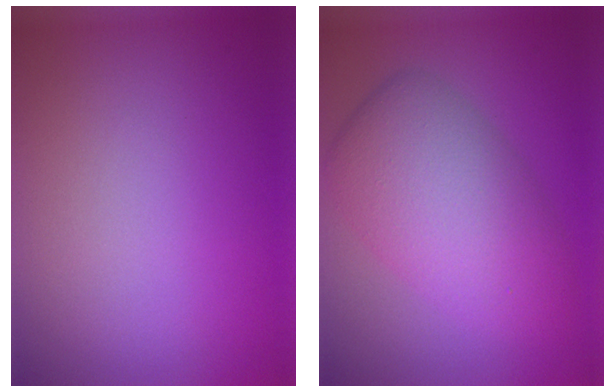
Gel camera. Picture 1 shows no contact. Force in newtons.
{"total": 7.3, "press": 7.3, "slide": 0.4}